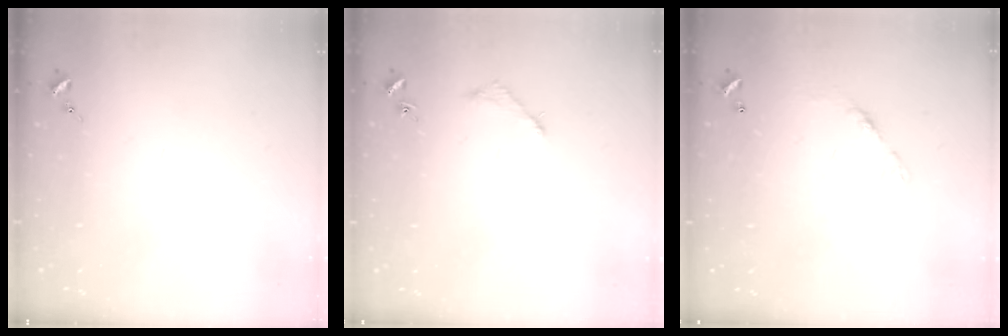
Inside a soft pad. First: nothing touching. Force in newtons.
{"total": 3.0, "press": 3.0, "slide": 0.4}
{"total": 5.9, "press": 5.9, "slide": 0.4}